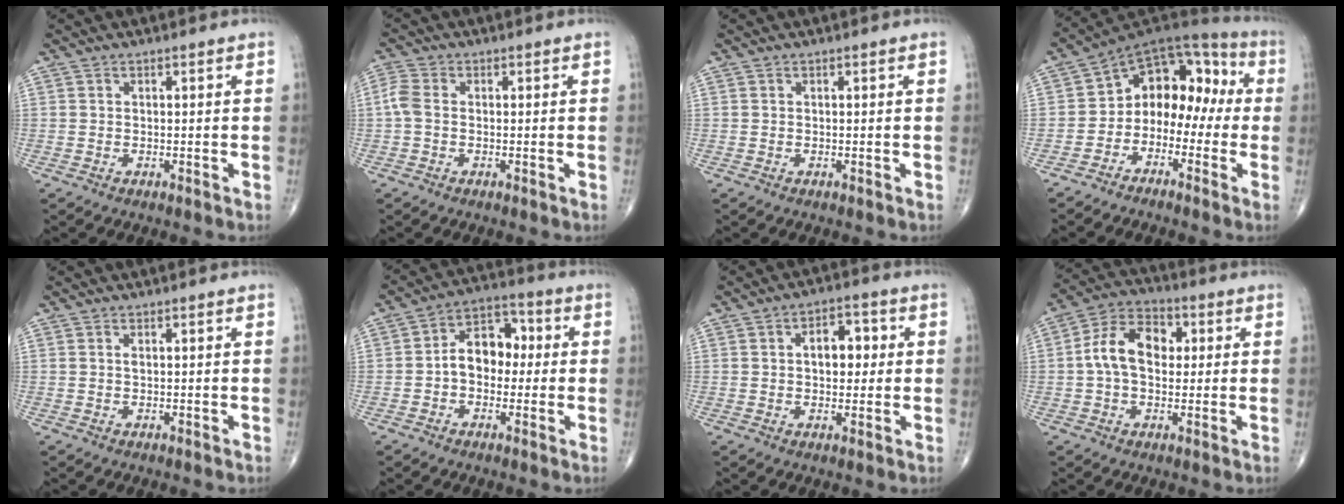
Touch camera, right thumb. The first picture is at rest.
{"total": 3.3, "force": [-0.2, 2.1, 2.5], "torque": [-0.065, 0.006, -0.014]}
{"total": 0.0}
{"total": 12.9, "force": [-1.9, 9.4, 8.7], "torque": [-0.077, 0.070, -0.048]}
{"total": 0.5, "force": [0.2, 0.2, 0.5], "torque": [-0.011, 0.003, 0.004]}
{"total": 9.4, "force": [-0.3, 6.7, 6.6], "torque": [-0.075, 0.035, -0.019]}
{"total": 7.3, "force": [1.1, 4.5, 5.6], "torque": [-0.056, 0.011, 0.012]}
{"total": 10.8, "force": [1.1, 7.1, 8.0], "torque": [-0.132, 0.026, 0.010]}